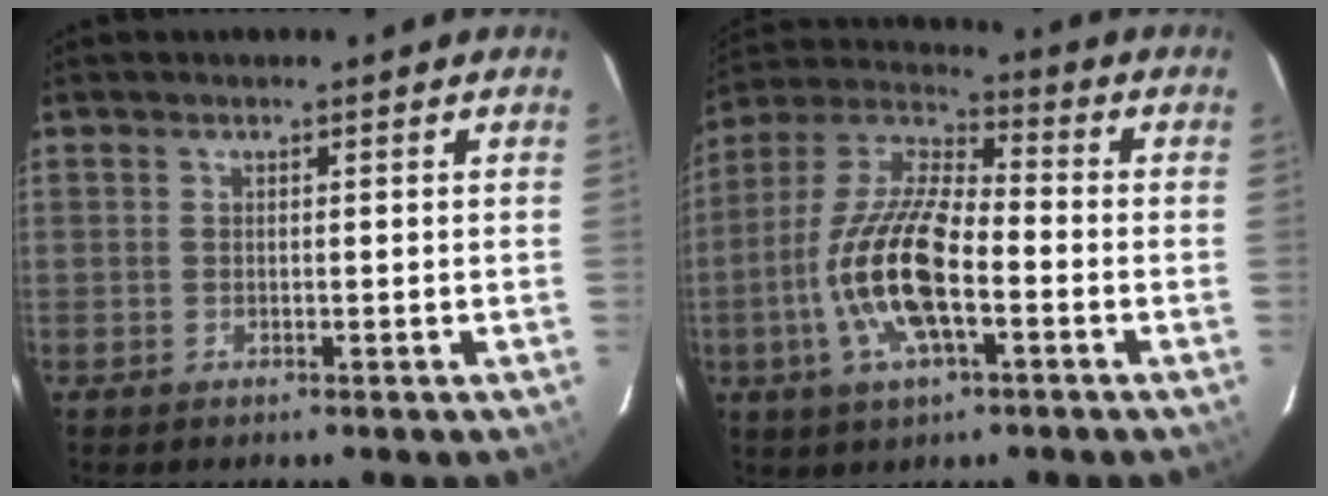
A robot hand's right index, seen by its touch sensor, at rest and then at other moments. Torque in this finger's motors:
{"motor_torque": [1.83, -0.31, 1.05, 0.21]}